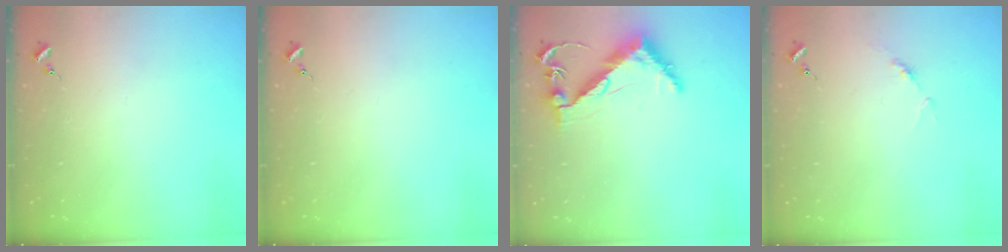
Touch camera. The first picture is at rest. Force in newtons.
{"total": 0.0}
{"total": 9.7, "press": 9.6, "slide": 1.0}
{"total": 4.7, "press": 4.7, "slide": 0.5}